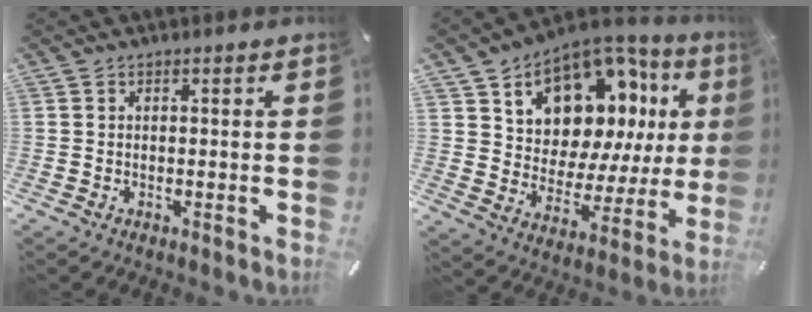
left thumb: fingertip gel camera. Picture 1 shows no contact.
{"total": 13.9, "force": [9.4, 8.3, 5.9], "torque": [-0.095, -0.089, 0.163]}